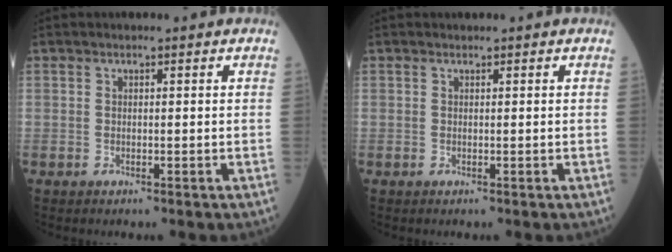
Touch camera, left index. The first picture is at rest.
{"total": 0.0}